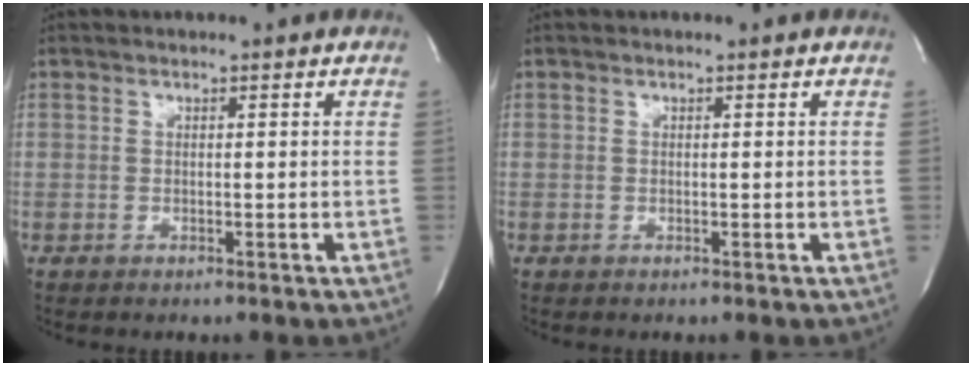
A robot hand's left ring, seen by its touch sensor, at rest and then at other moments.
{"total": 0.0}